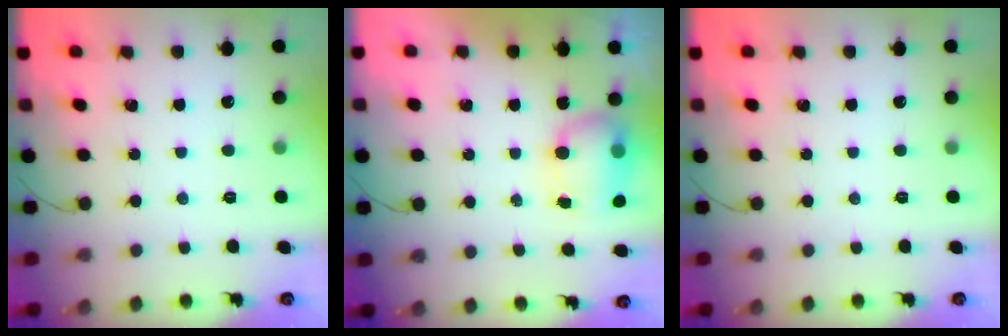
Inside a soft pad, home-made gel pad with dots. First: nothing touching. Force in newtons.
{"total": 7.9, "press": 7.6, "slide": 2.3}
{"total": 0.0}